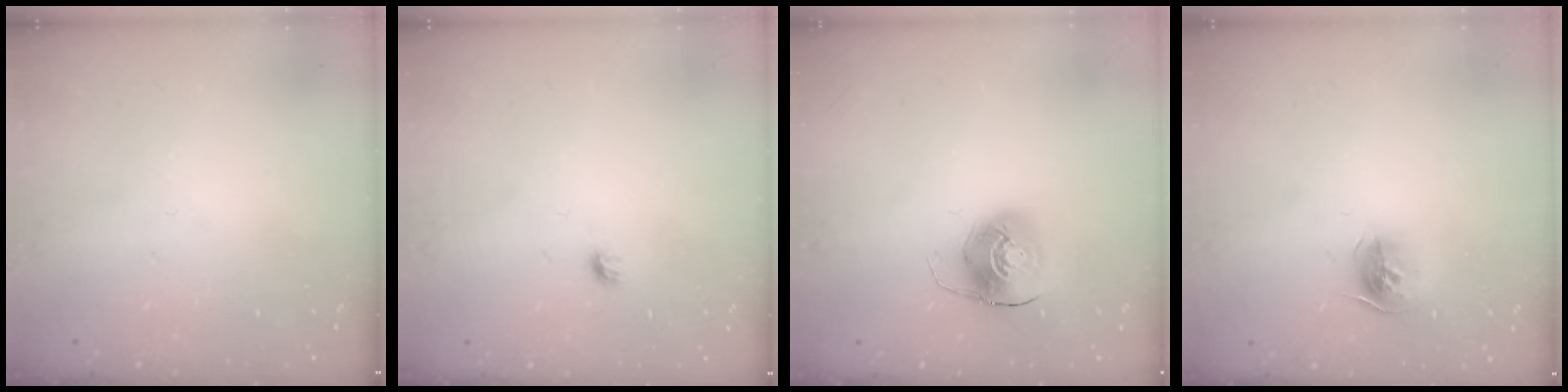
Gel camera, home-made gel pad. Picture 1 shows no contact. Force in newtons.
{"total": 3.7, "press": 3.6, "slide": 0.8}
{"total": 8.6, "press": 8.6, "slide": 0.6}
{"total": 10.3, "press": 10.3, "slide": 0.6}